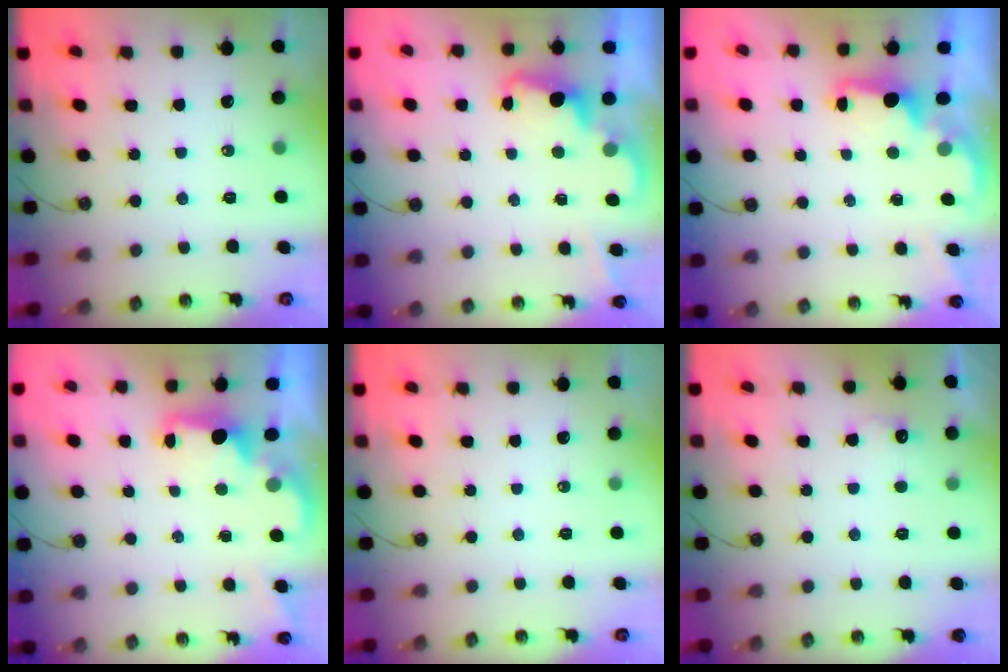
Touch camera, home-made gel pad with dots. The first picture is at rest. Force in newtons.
{"total": 2.5, "press": 2.4, "slide": 0.5}
{"total": 1.6, "press": 1.4, "slide": 0.8}
{"total": 2.0, "press": 1.9, "slide": 0.7}
{"total": 0.0}
{"total": 7.2, "press": 7.1, "slide": 1.2}